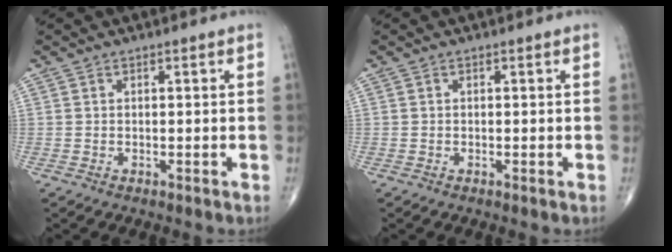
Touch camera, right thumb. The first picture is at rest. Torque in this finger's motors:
{"motor_torque": [0.10, -0.09, -0.26, -0.25, -0.01]}